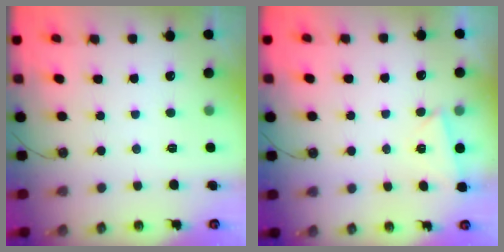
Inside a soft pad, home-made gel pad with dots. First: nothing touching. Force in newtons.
{"total": 2.4, "press": 2.3, "slide": 0.6}